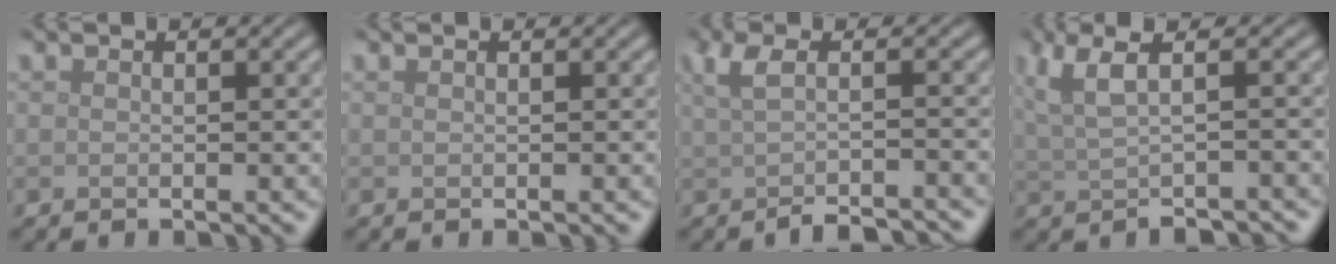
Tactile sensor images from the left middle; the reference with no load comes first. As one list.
[{"total": 0.0}, {"total": 3.7, "force": [-1.3, 1.1, 3.3], "torque": [-0.054, -0.009, -0.023]}, {"total": 4.9, "force": [1.0, 1.8, 4.4], "torque": [-0.073, 0.004, 0.020]}]